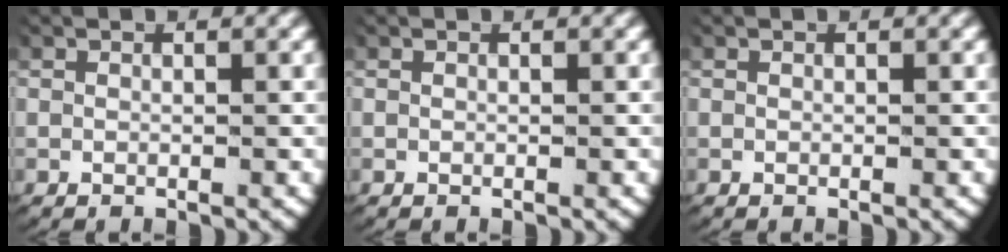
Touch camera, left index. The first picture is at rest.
{"total": 0.0}
{"total": 0.0}